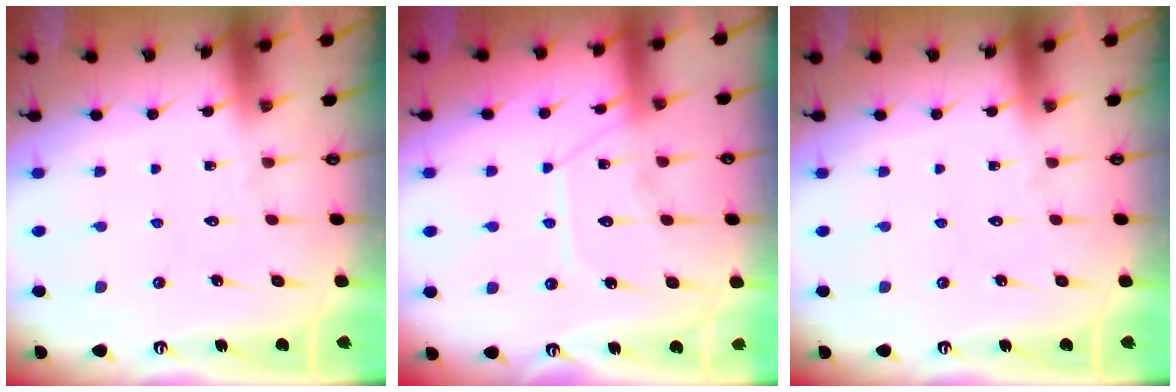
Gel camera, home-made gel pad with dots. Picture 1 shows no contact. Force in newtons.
{"total": 11.1, "press": 11.1, "slide": 1.1}
{"total": 0.0}